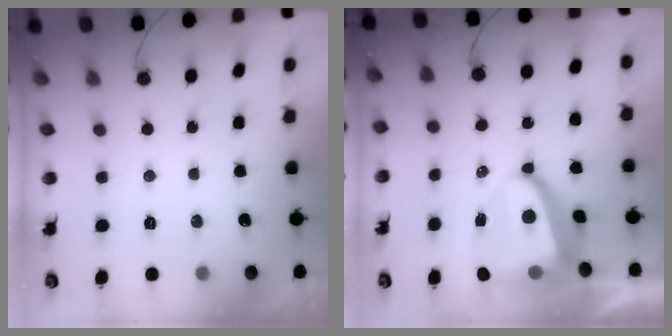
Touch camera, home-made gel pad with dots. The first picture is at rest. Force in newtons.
{"total": 8.4, "press": 8.3, "slide": 1.1}